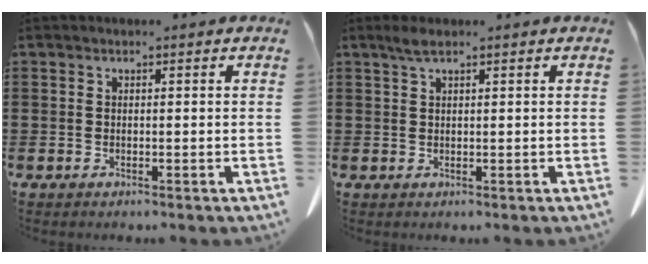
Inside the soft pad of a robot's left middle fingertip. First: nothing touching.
{"total": 2.0, "force": [1.2, 0.3, 1.5], "torque": [-0.033, 0.001, 0.022]}